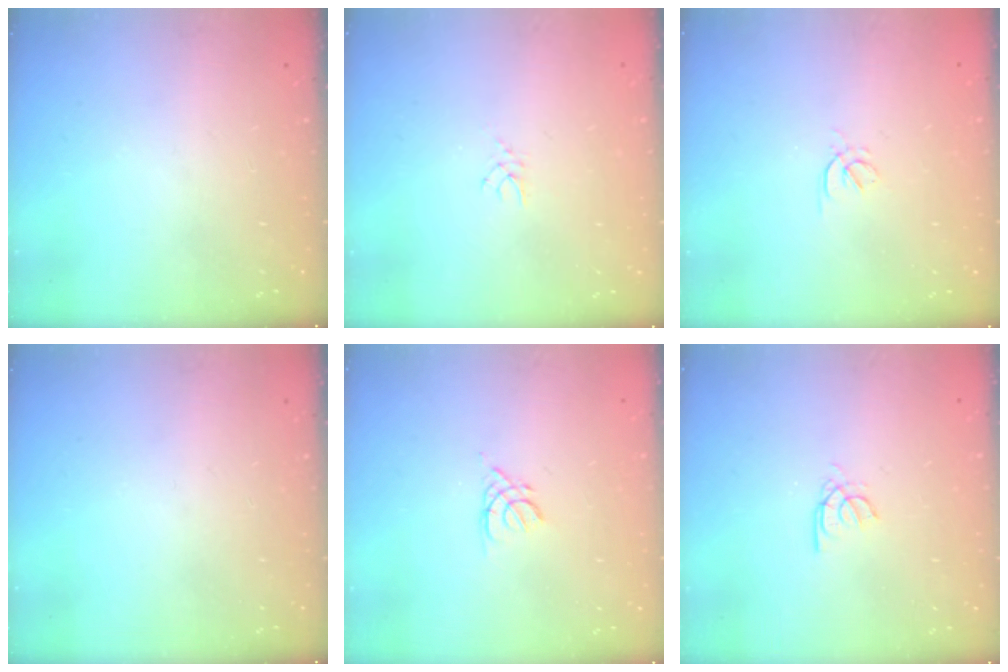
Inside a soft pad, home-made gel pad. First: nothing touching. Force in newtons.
{"total": 2.1, "press": 2.1, "slide": 0.3}
{"total": 1.7, "press": 1.6, "slide": 0.5}
{"total": 0.0}
{"total": 2.5, "press": 2.5, "slide": 0.6}
{"total": 2.6, "press": 2.6, "slide": 0.4}